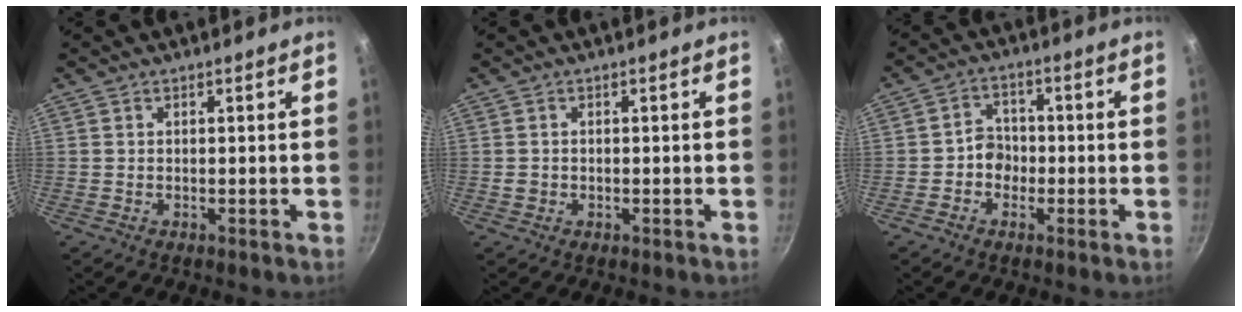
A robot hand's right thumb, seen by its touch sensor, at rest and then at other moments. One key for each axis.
{"total": 1.6, "fx": -0.4, "fy": 1.3, "fz": 0.9, "tx": -0.019, "ty": 0.004, "tz": -0.009}
{"total": 4.5, "fx": -1.3, "fy": 3.9, "fz": 1.9, "tx": 0.004, "ty": 0.021, "tz": -0.028}